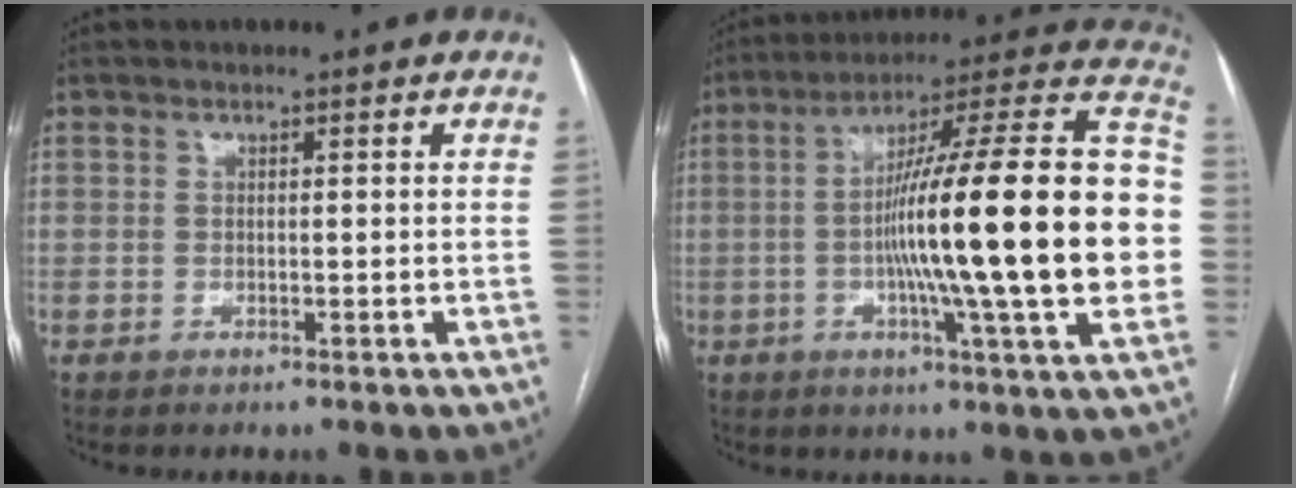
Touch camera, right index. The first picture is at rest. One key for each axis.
{"total": 29.6, "fx": -2.1, "fy": 1.0, "fz": 29.5, "tx": -0.380, "ty": 0.013, "tz": -0.054}